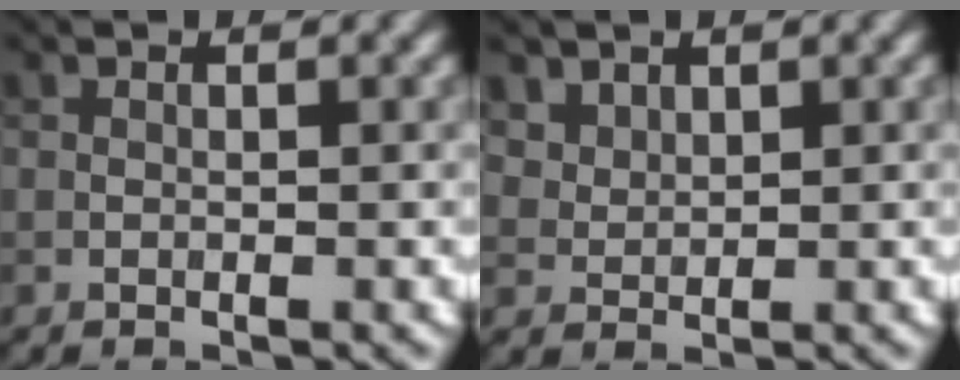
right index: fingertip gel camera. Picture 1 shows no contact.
{"total": 3.0, "force": [2.1, 1.9, 1.0], "torque": [-0.034, -0.011, 0.062]}